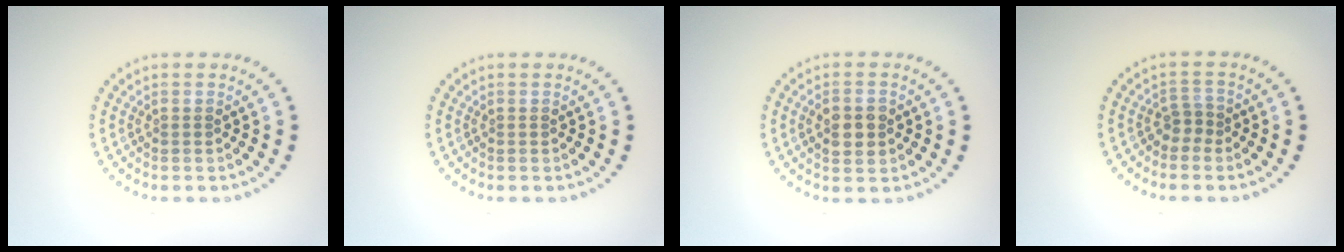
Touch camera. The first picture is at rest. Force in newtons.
{"total": 0.0}
{"total": 3.0, "press": 3.0, "slide": 0.2}
{"total": 1.4, "press": 1.1, "slide": 0.9}